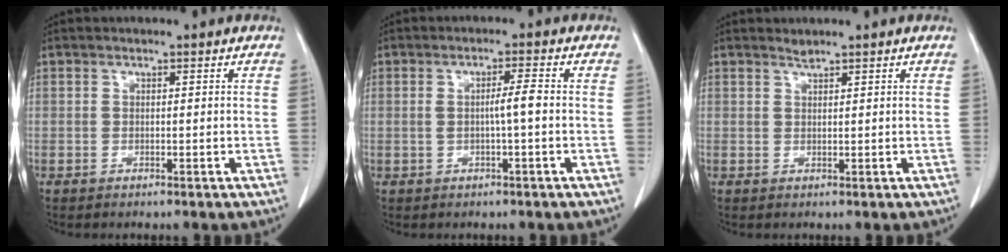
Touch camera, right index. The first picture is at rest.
{"total": 2.9, "force": [-0.2, -0.1, 2.9], "torque": [-0.047, 0.001, -0.003]}
{"total": 0.8, "force": [0.8, -0.1, 0.0], "torque": [-0.005, 0.000, 0.017]}